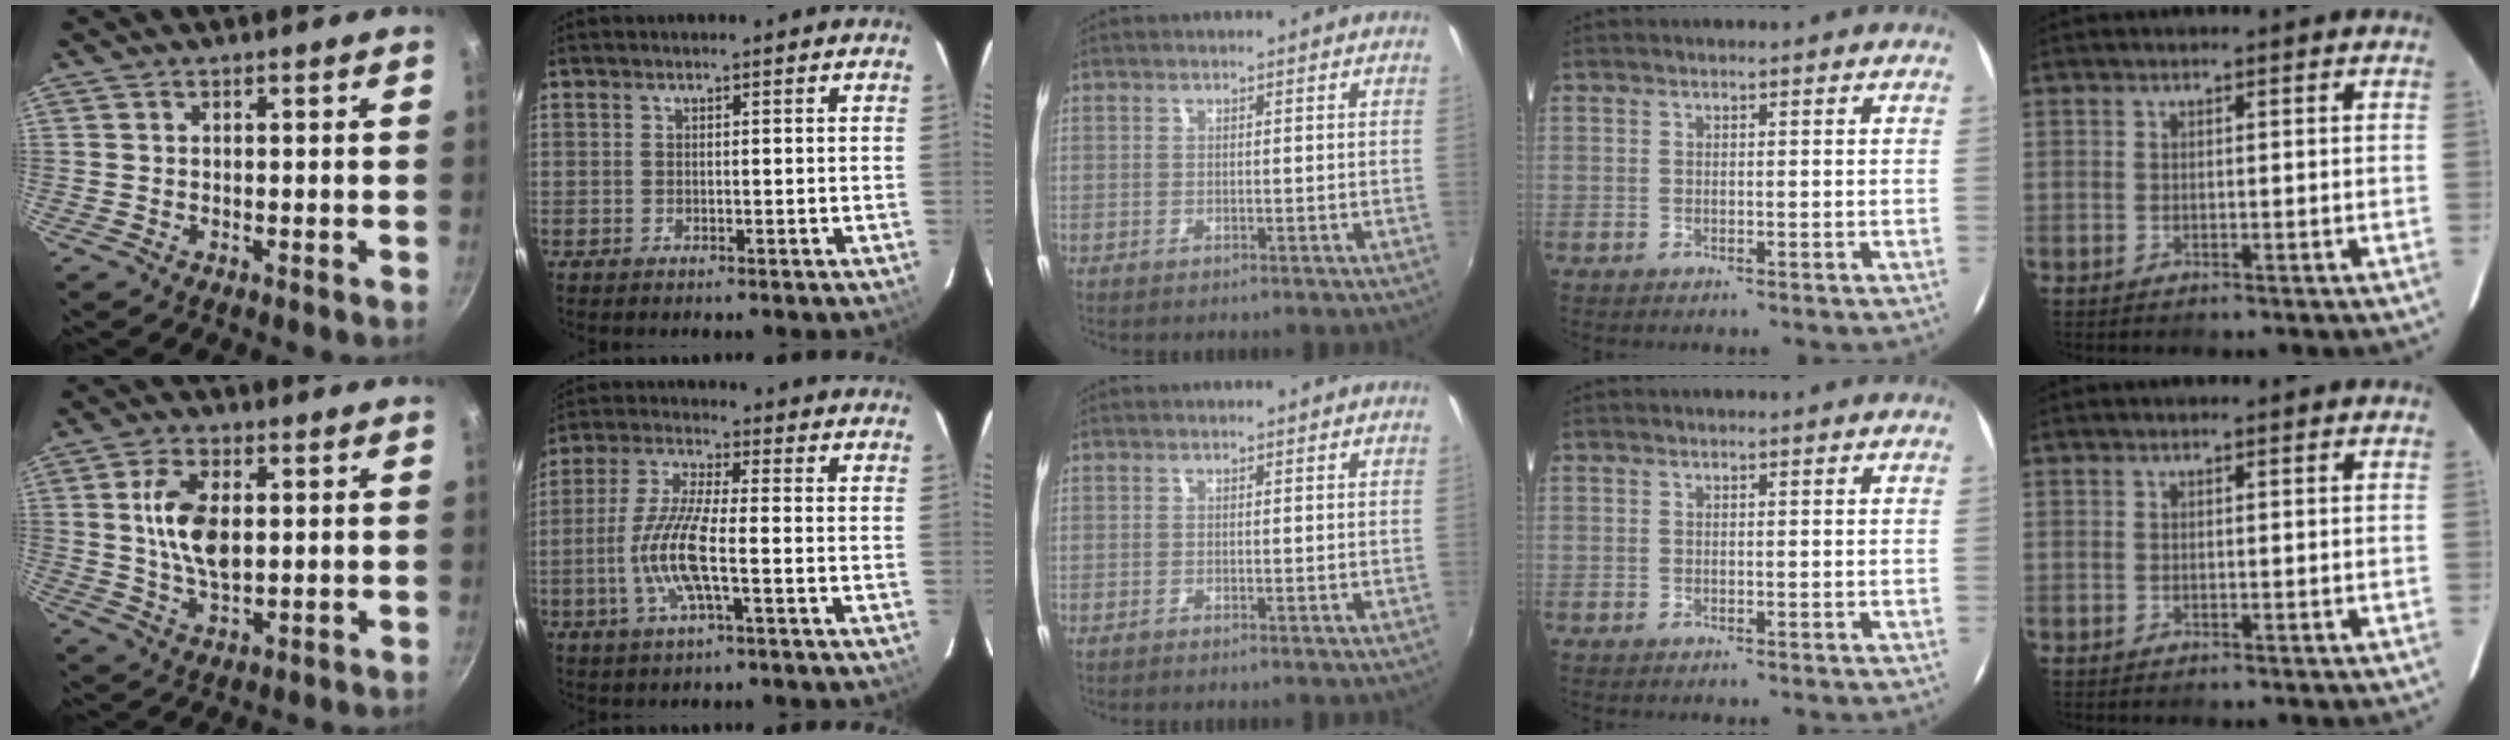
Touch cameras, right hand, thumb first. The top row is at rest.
{"thumb": {"total": 10.2, "force": [1.5, 5.4, 8.5], "torque": [-0.150, -0.005, 0.029]}, "index": {"total": 10.5, "force": [-2.8, 1.6, 9.9], "torque": [-0.211, -0.002, -0.056]}}